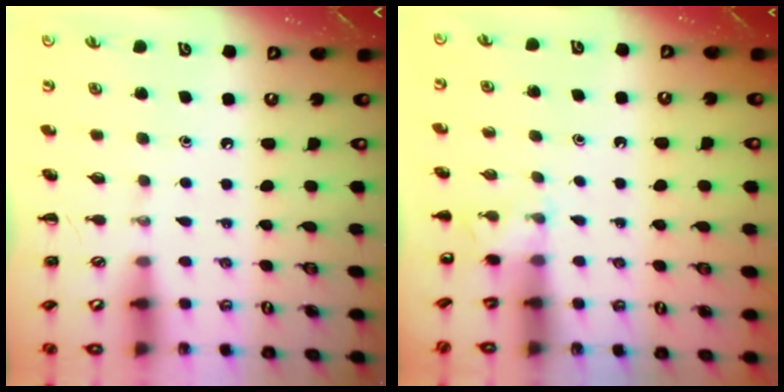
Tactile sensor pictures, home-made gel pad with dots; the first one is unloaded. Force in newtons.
{"total": 2.6, "press": 2.4, "slide": 1.0}